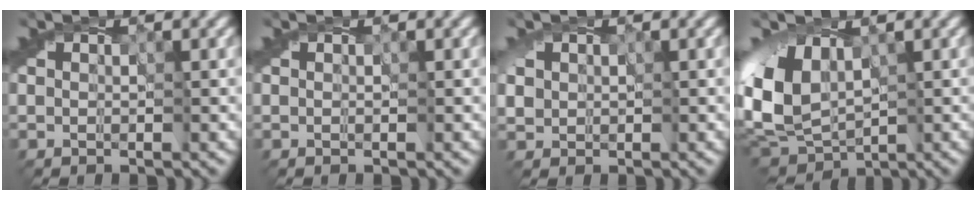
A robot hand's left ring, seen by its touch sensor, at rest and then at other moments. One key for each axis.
{"total": 0.0}
{"total": 2.6, "fx": 0.8, "fy": 2.3, "fz": 0.9, "tx": -0.013, "ty": 0.012, "tz": -0.002}
{"total": 7.3, "fx": 1.0, "fy": 5.0, "fz": 5.3, "tx": -0.129, "ty": 0.002, "tz": 0.011}